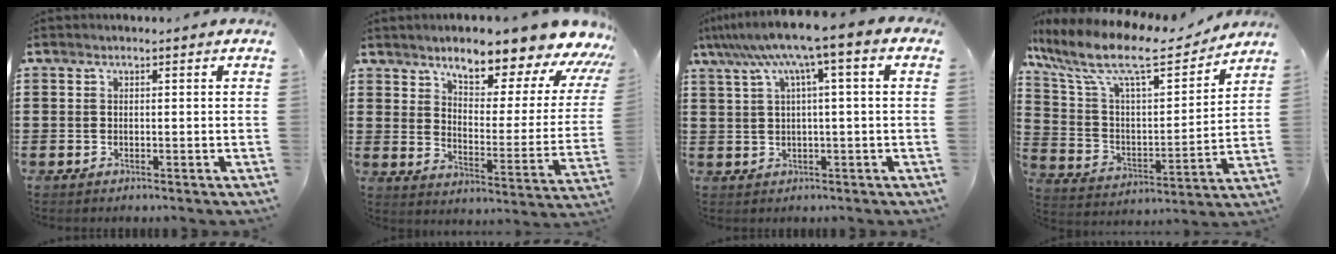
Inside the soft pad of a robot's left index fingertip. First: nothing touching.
{"total": 9.1, "force": [8.2, 1.4, 3.6], "torque": [-0.066, -0.071, 0.134]}
{"total": 8.0, "force": [2.7, 0.2, 7.5], "torque": [-0.155, -0.010, 0.040]}
{"total": 12.6, "force": [9.7, 2.8, 7.6], "torque": [-0.190, -0.055, 0.162]}